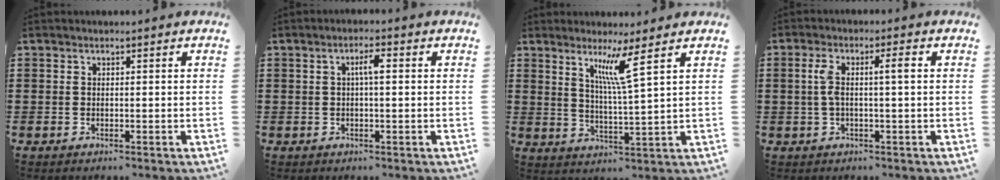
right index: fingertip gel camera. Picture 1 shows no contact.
{"total": 2.7, "force": [0.2, 0.5, 2.7], "torque": [-0.050, 0.005, 0.000]}
{"total": 6.1, "force": [3.4, -0.5, 5.0], "torque": [-0.101, -0.006, 0.054]}
{"total": 4.3, "force": [0.3, 0.7, 4.2], "torque": [-0.087, 0.004, -0.002]}